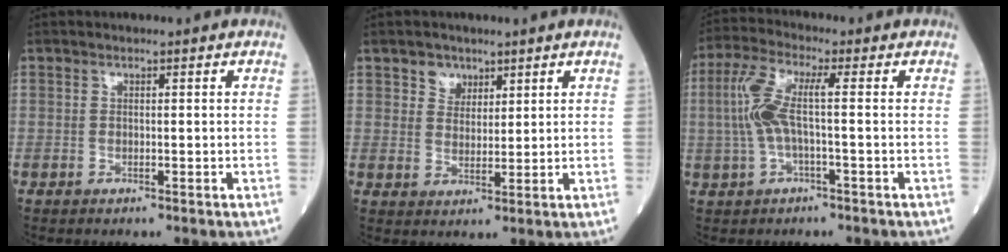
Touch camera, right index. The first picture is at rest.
{"total": 3.3, "force": [2.1, 2.4, 0.7], "torque": [-0.010, 0.001, 0.037]}
{"total": 7.0, "force": [0.0, 1.3, 6.8], "torque": [-0.164, 0.020, -0.004]}